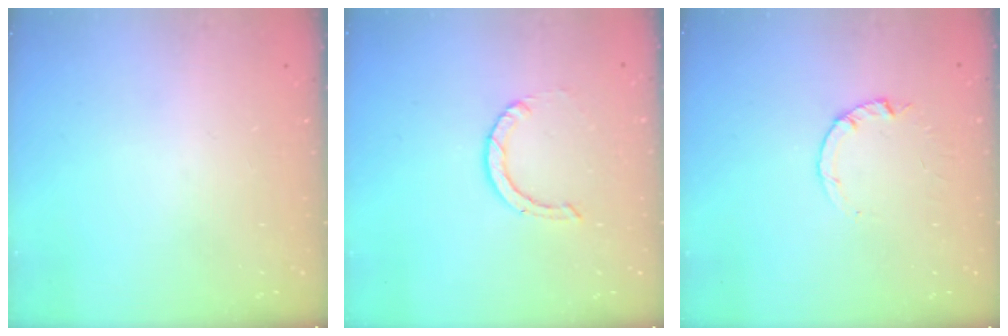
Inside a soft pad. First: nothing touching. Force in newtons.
{"total": 0.9, "press": 0.9, "slide": 0.1}
{"total": 1.0, "press": 0.9, "slide": 0.3}